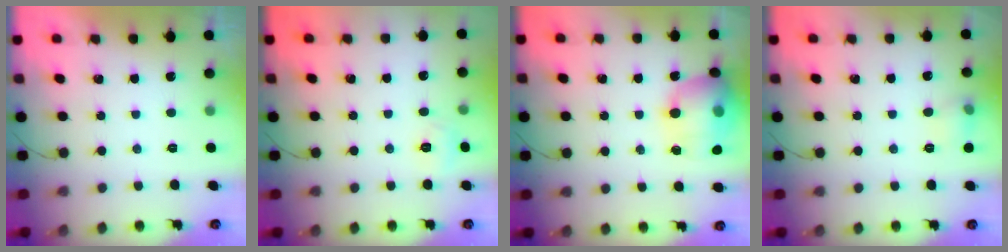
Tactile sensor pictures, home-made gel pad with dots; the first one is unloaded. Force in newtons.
{"total": 3.9, "press": 3.7, "slide": 1.1}
{"total": 17.6, "press": 17.4, "slide": 2.6}
{"total": 6.1, "press": 5.9, "slide": 1.7}